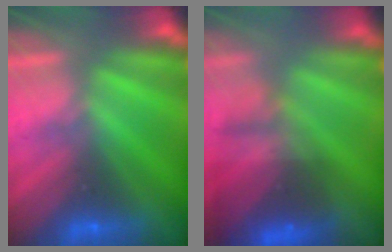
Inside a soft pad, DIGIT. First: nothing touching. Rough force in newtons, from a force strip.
{"total": 5.8}